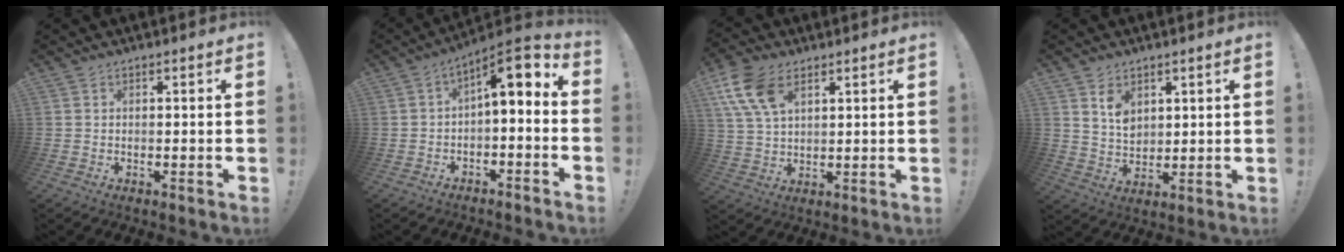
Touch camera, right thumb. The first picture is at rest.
{"total": 7.8, "force": [1.9, 2.4, 7.2], "torque": [-0.103, -0.020, 0.032]}
{"total": 12.4, "force": [6.1, 7.4, 7.9], "torque": [-0.161, -0.013, 0.118]}
{"total": 6.6, "force": [4.0, 4.3, 3.0], "torque": [-0.039, -0.027, 0.072]}